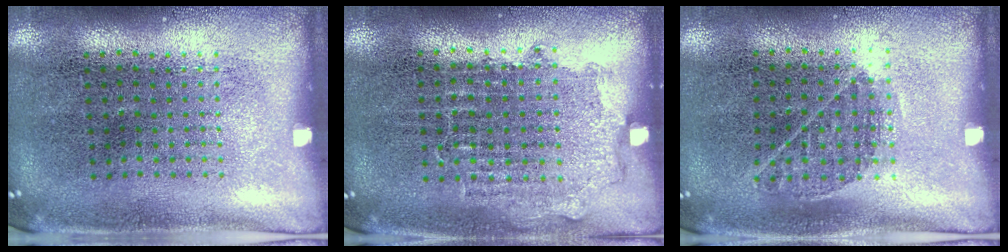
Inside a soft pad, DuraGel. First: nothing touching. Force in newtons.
{"total": 0.9, "press": 0.8, "slide": 0.4}
{"total": 0.8, "press": 0.6, "slide": 0.6}